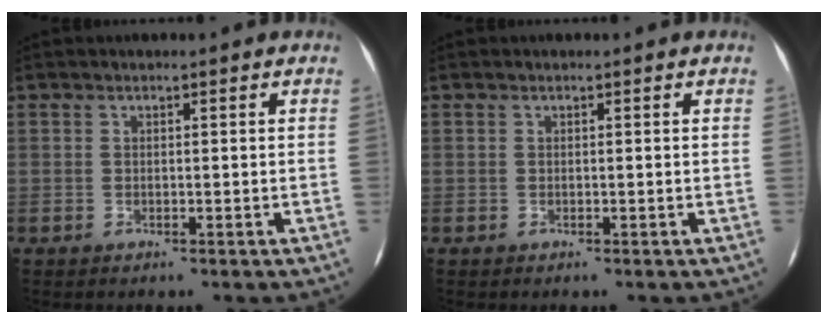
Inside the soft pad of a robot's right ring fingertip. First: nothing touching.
{"total": 0.0}